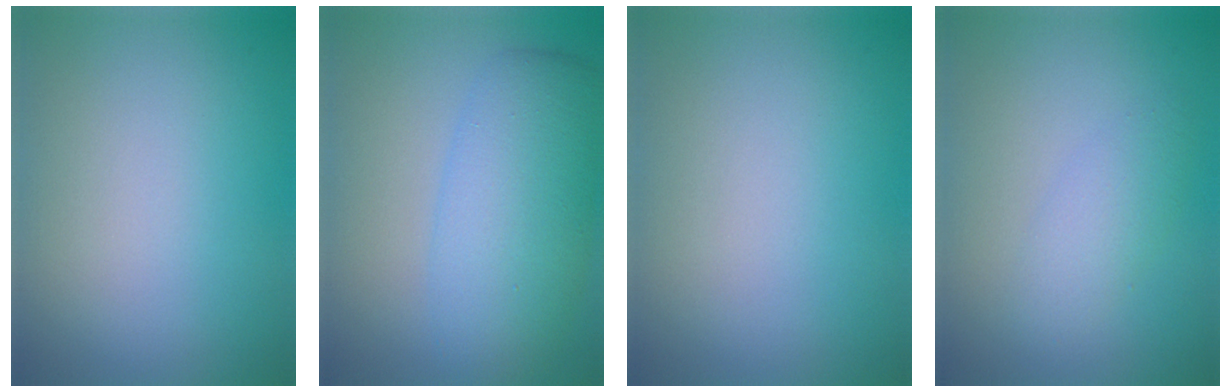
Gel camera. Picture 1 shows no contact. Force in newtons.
{"total": 6.6, "press": 6.6, "slide": 0.1}
{"total": 0.0}
{"total": 2.2, "press": 2.2, "slide": 0.1}